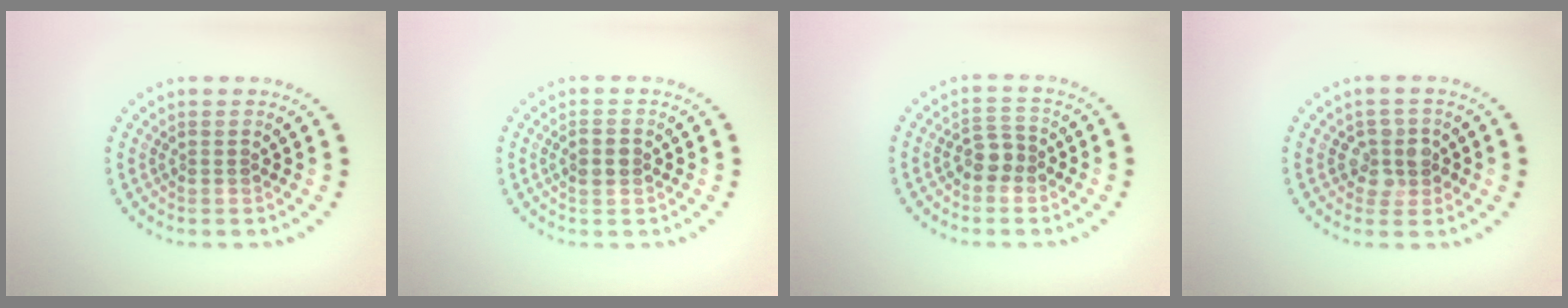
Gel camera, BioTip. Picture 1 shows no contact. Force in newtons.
{"total": 1.5, "press": 1.5, "slide": 0.1}
{"total": 2.0, "press": 1.8, "slide": 0.8}
{"total": 2.2, "press": 2.0, "slide": 1.0}